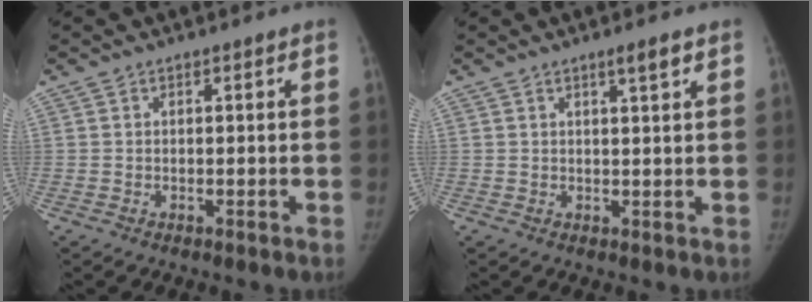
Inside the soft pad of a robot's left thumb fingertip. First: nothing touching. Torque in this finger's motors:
{"motor_torque": [0.17, -0.10, 0.47, -0.15, 0.05]}